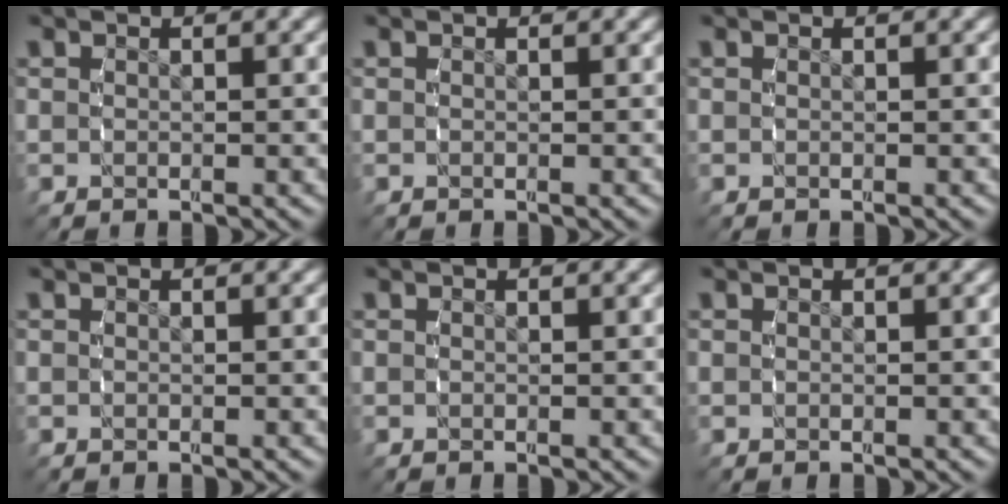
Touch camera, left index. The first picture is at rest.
{"total": 0.0}
{"total": 0.0}
{"total": 0.0}
{"total": 0.0}
{"total": 0.0}